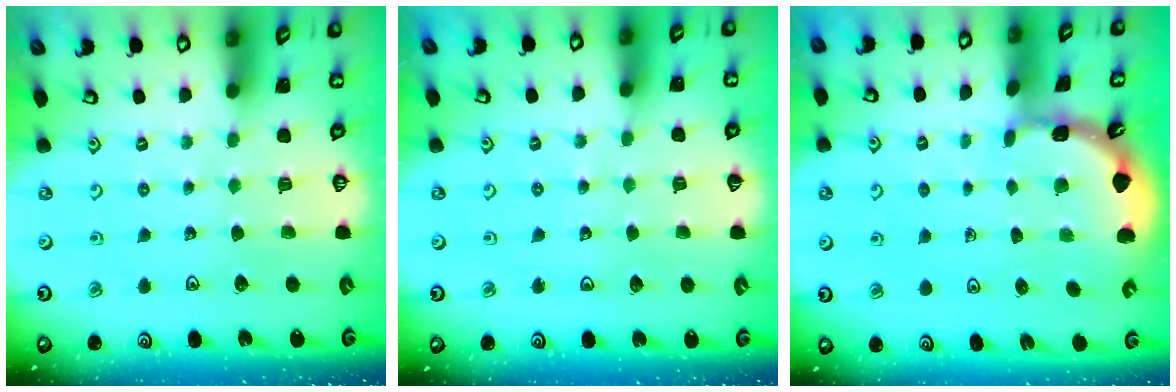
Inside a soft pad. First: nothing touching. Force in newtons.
{"total": 2.7, "press": 2.7, "slide": 0.3}
{"total": 1.5, "press": 1.5, "slide": 0.1}